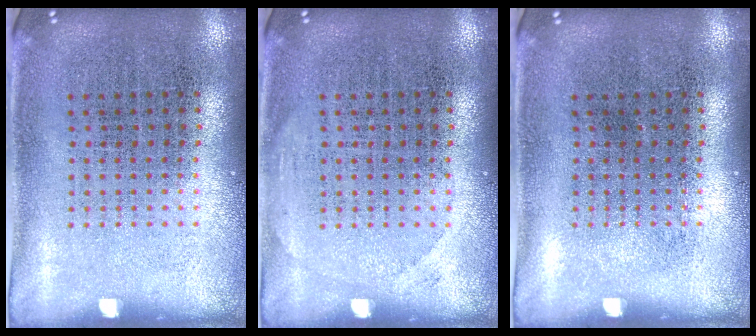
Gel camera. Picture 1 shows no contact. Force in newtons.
{"total": 0.8, "press": 0.8, "slide": 0.2}
{"total": 0.0}